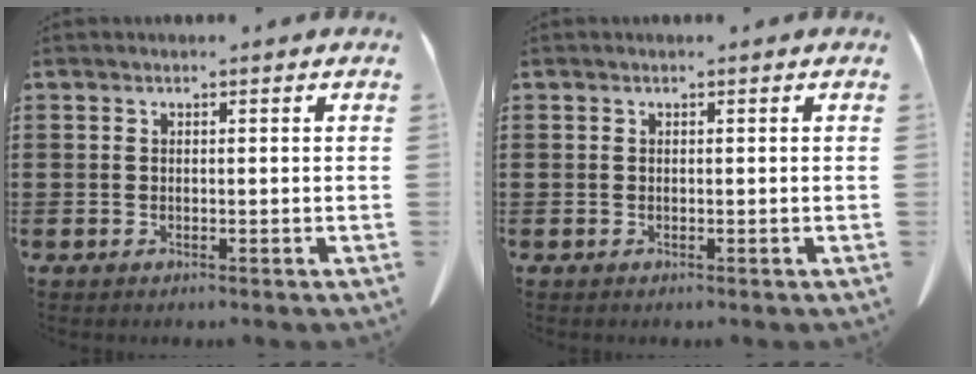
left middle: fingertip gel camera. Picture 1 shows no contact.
{"total": 0.0}